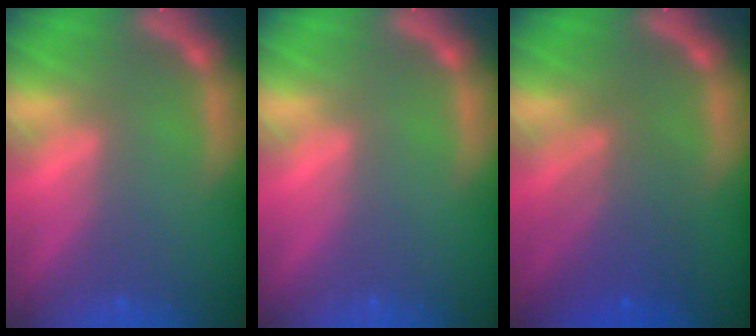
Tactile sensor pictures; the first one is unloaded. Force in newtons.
{"total": 0.0}
{"total": 5.0}